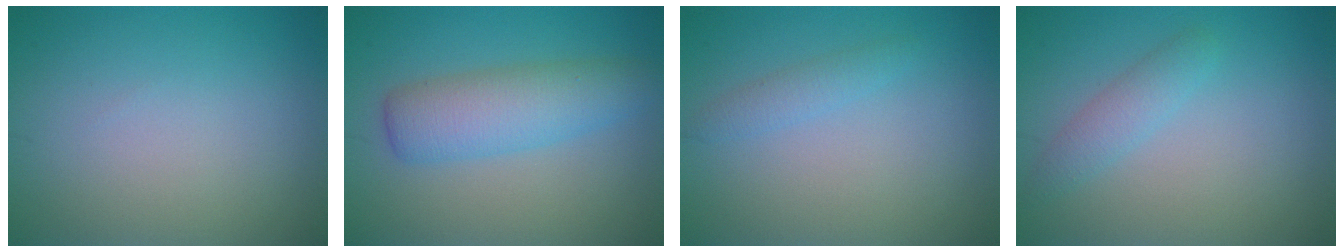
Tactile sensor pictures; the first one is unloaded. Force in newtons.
{"total": 4.9, "press": 4.9, "slide": 0.1}
{"total": 1.3, "press": 1.3, "slide": 0.1}
{"total": 1.9, "press": 1.9, "slide": 0.1}